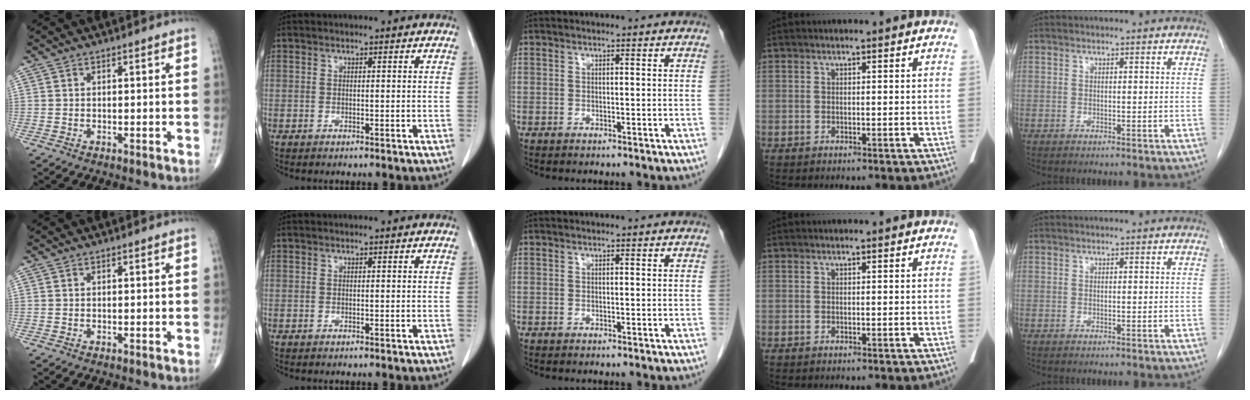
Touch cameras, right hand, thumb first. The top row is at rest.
{}